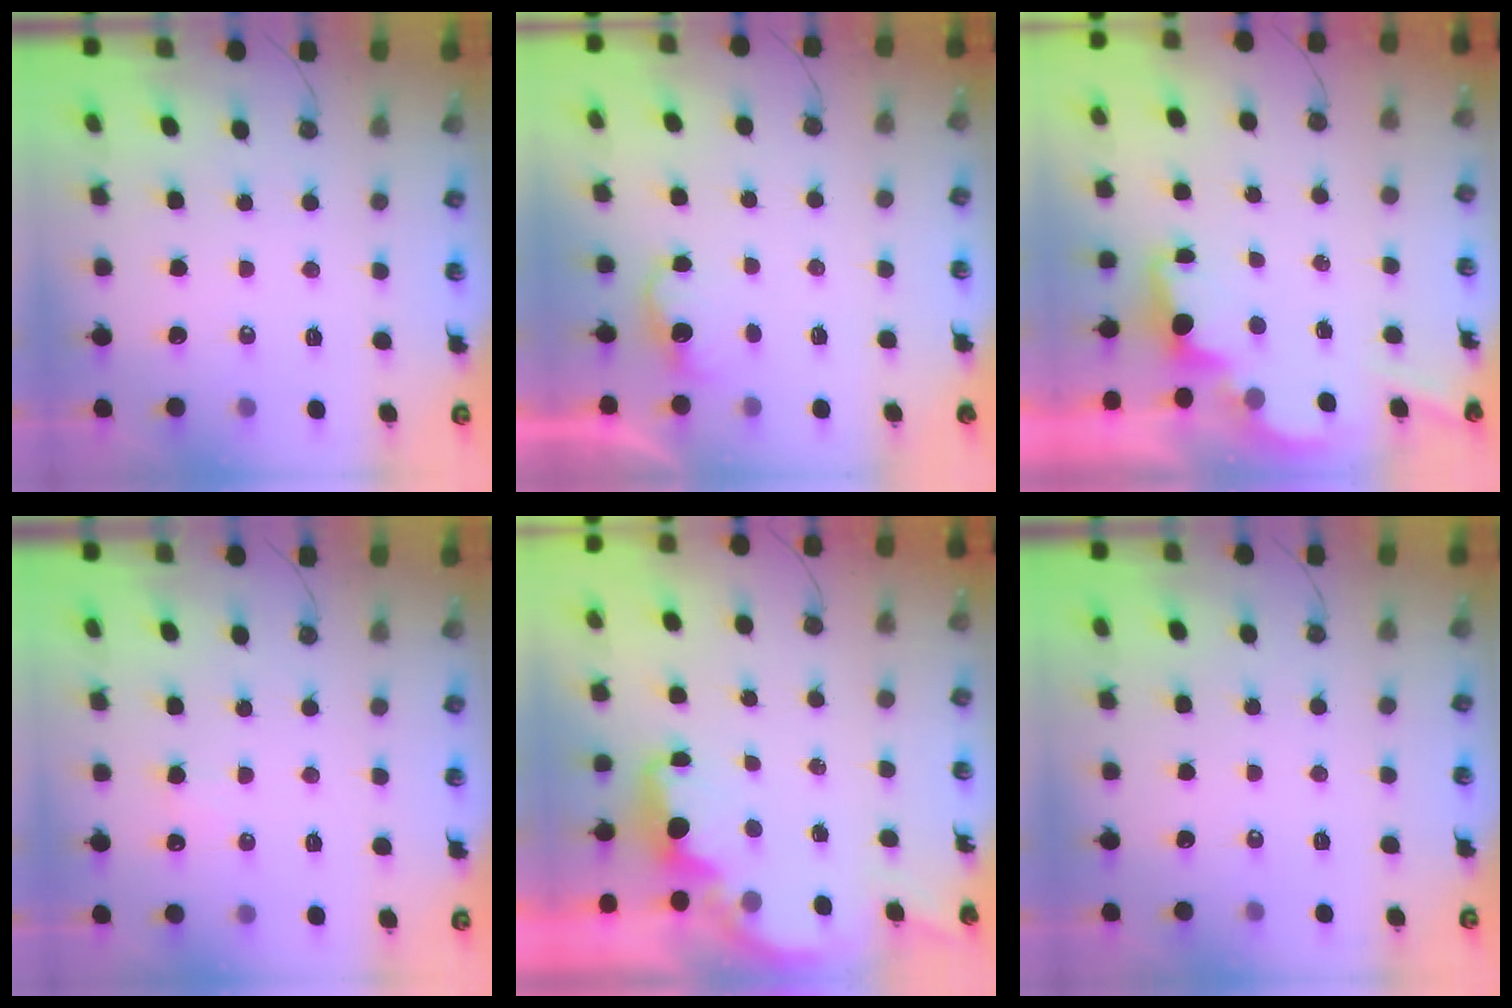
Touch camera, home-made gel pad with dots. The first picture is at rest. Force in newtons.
{"total": 4.0, "press": 3.8, "slide": 1.0}
{"total": 1.9, "press": 1.7, "slide": 0.8}
{"total": 5.2, "press": 5.0, "slide": 1.2}
{"total": 2.3, "press": 2.1, "slide": 0.8}
{"total": 0.0}